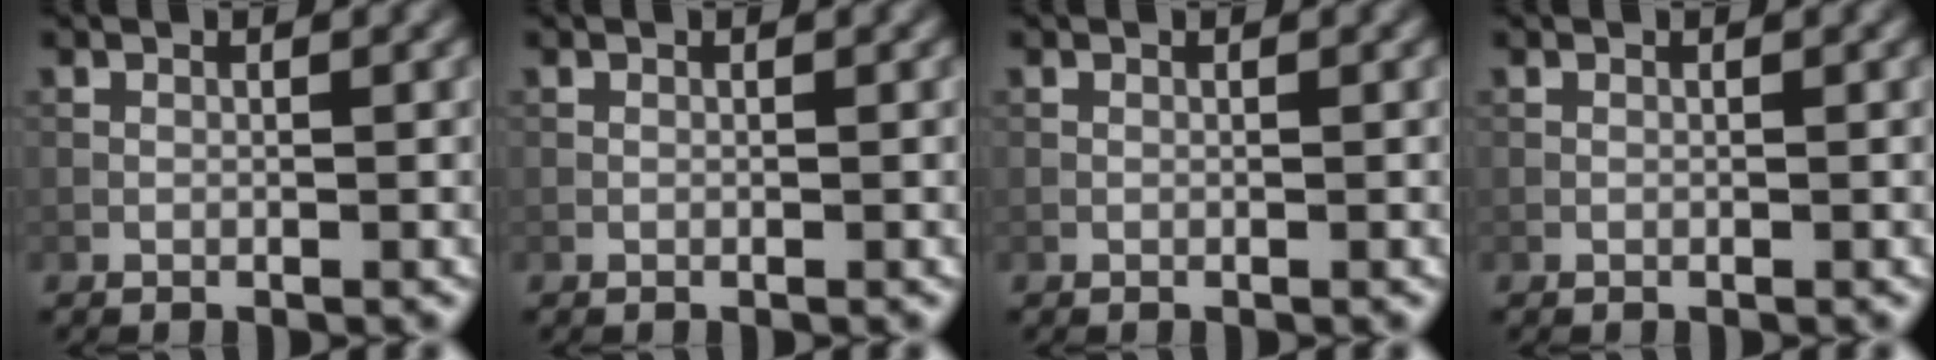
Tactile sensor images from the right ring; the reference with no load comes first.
{"total": 0.0}
{"total": 0.0}
{"total": 0.0}